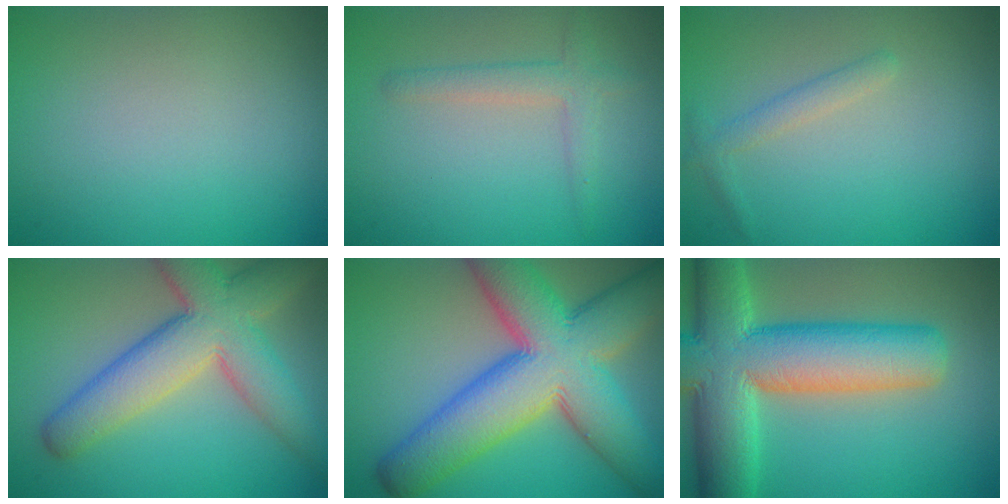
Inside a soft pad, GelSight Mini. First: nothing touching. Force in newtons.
{"total": 2.1, "press": 2.1, "slide": 0.1}
{"total": 1.5, "press": 1.5, "slide": 0.1}
{"total": 8.6, "press": 8.6, "slide": 0.6}
{"total": 13.6, "press": 13.6, "slide": 0.6}
{"total": 12.5, "press": 12.4, "slide": 0.7}